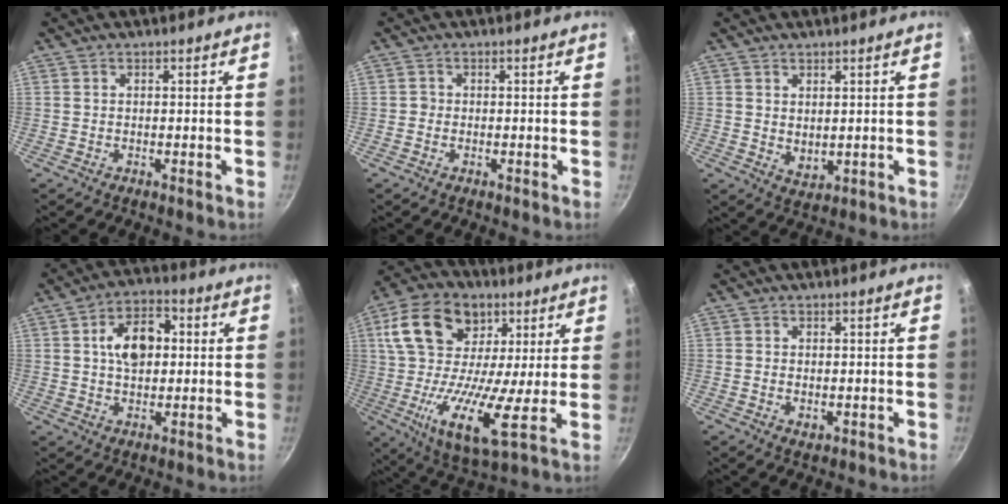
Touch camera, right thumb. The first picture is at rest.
{"total": 0.7, "force": [-0.3, 0.7, 0.1], "torque": [0.002, 0.002, -0.008]}
{"total": 3.4, "force": [1.2, 2.3, 2.2], "torque": [-0.029, -0.018, 0.027]}
{"total": 10.1, "force": [1.5, 6.7, 7.4], "torque": [-0.089, 0.013, 0.016]}
{"total": 21.4, "force": [5.5, 12.5, 16.5], "torque": [-0.281, -0.016, 0.071]}
{"total": 1.9, "force": [-0.1, 1.3, 1.4], "torque": [-0.021, -0.004, -0.001]}